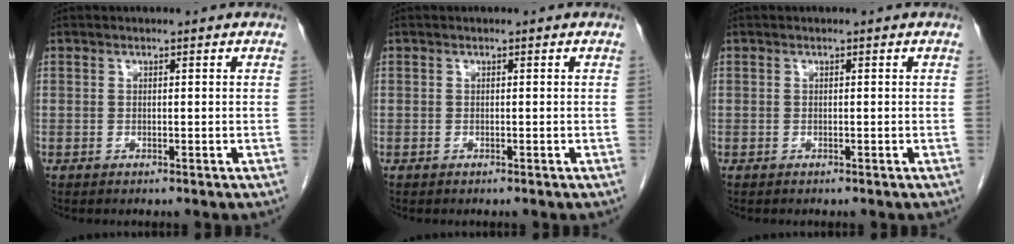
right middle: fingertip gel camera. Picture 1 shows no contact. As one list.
[{"total": 0.0}, {"total": 0.0}]